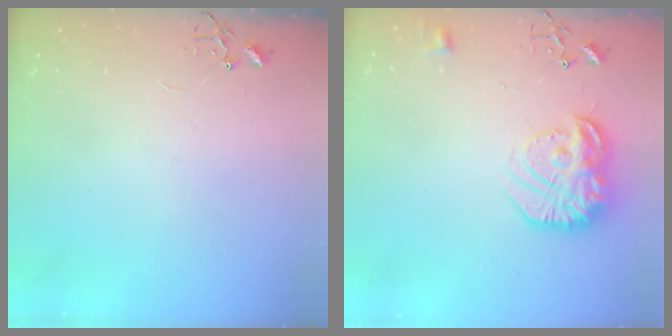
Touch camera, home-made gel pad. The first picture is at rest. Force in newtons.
{"total": 18.4, "press": 18.3, "slide": 1.7}